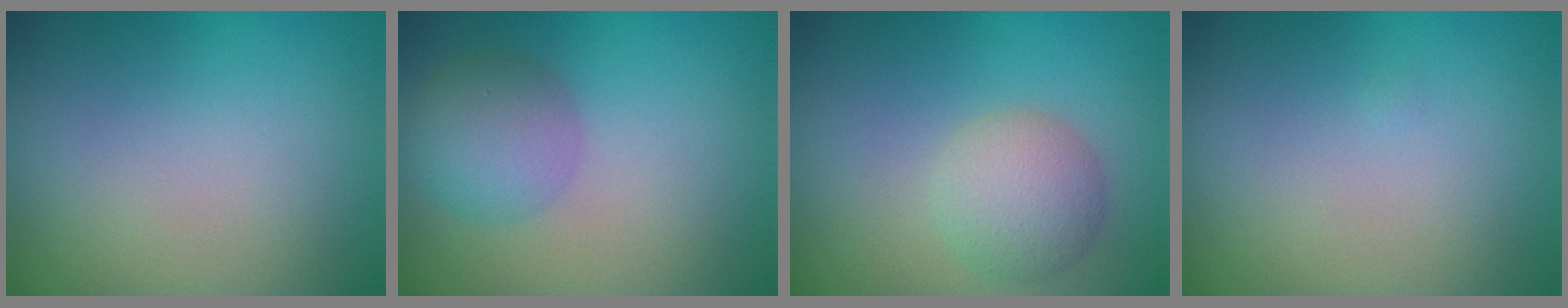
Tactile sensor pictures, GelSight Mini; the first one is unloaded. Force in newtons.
{"total": 3.7, "press": 3.7, "slide": 0.1}
{"total": 3.9, "press": 3.8, "slide": 0.2}
{"total": 0.0}